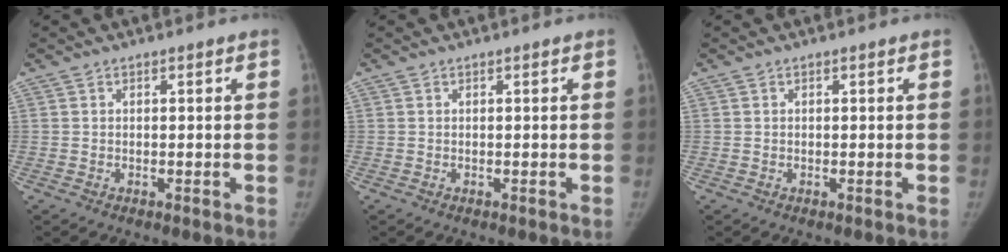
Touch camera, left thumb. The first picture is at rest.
{"total": 0.0}
{"total": 0.0}